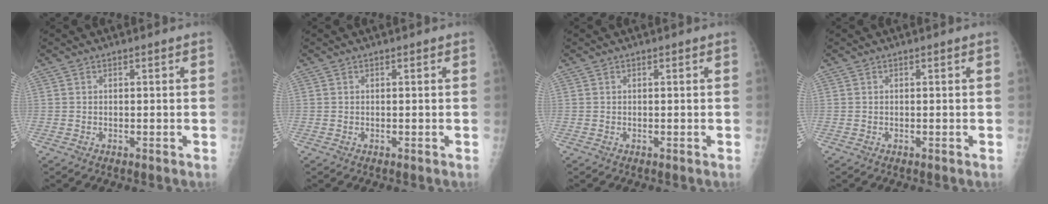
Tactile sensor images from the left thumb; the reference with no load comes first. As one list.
[{"total": 0.0}, {"total": 0.0}, {"total": 0.0}]